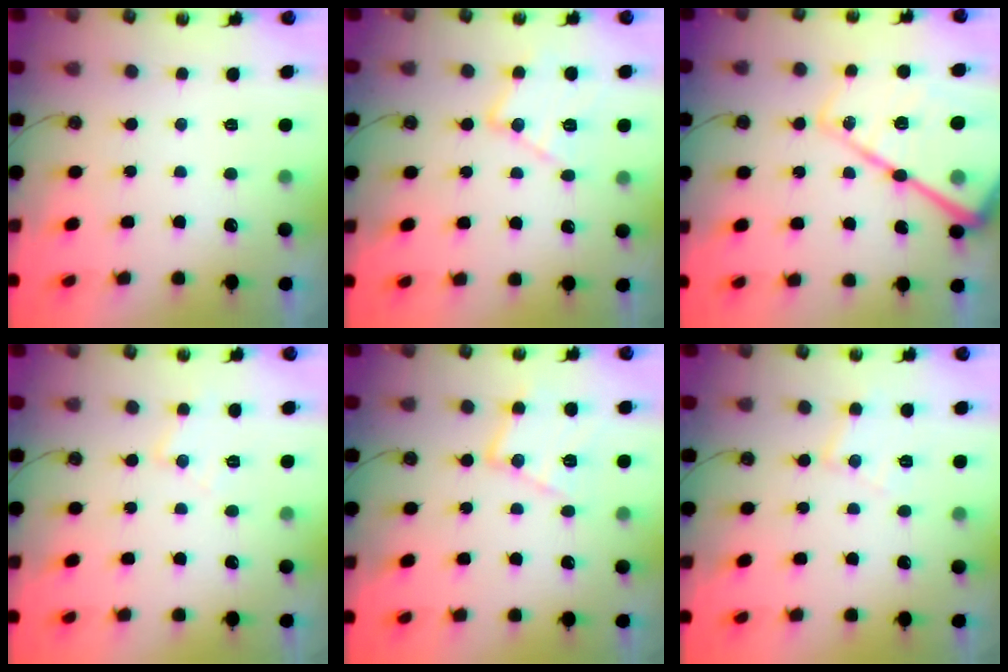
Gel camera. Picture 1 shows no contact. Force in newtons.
{"total": 14.0, "press": 13.9, "slide": 1.0}
{"total": 26.9, "press": 26.7, "slide": 3.2}
{"total": 6.4, "press": 6.4, "slide": 0.4}
{"total": 13.1, "press": 13.1, "slide": 0.8}
{"total": 8.7, "press": 8.7, "slide": 0.7}